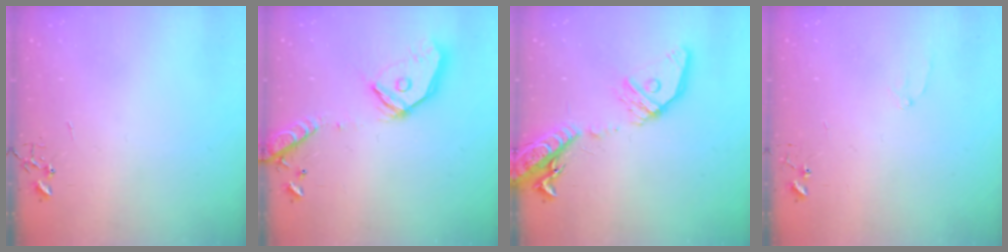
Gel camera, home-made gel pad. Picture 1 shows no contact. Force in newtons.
{"total": 18.4, "press": 18.2, "slide": 3.1}
{"total": 19.6, "press": 19.2, "slide": 4.0}
{"total": 6.6, "press": 6.6, "slide": 0.8}